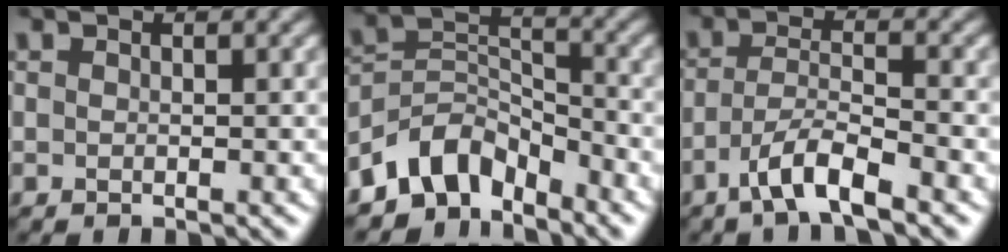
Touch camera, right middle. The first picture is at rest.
{"total": 5.9, "force": [-4.5, 3.1, 2.1], "torque": [-0.027, 0.007, -0.094]}
{"total": 4.4, "force": [-2.8, 0.8, 3.2], "torque": [-0.062, 0.007, -0.059]}